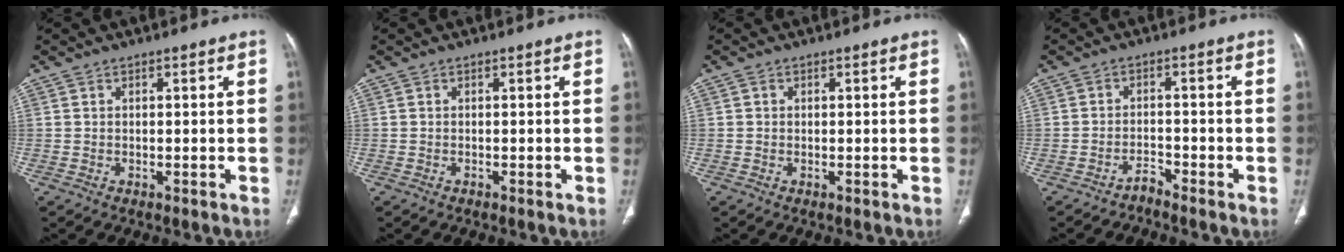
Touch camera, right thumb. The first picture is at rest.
{"total": 0.0}
{"total": 0.5, "force": [0.1, 0.5, 0.1], "torque": [0.000, 0.002, 0.002]}
{"total": 1.8, "force": [-1.8, 0.2, 0.1], "torque": [0.003, 0.009, -0.031]}